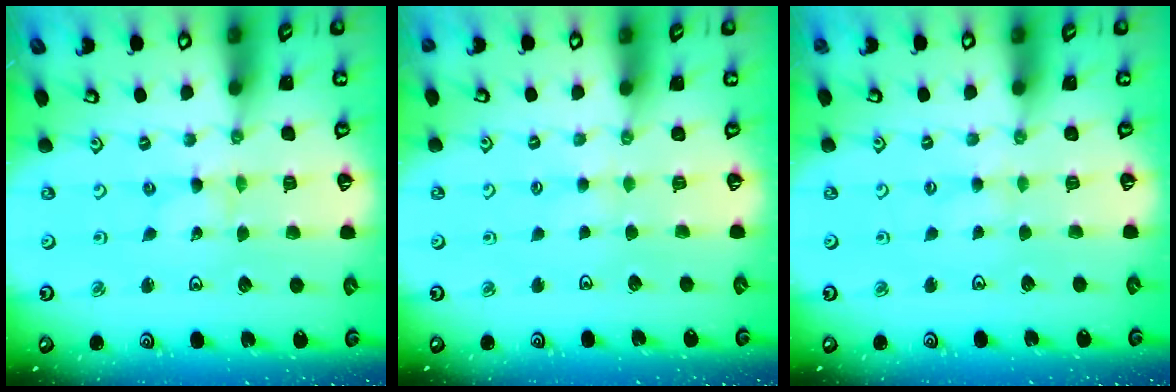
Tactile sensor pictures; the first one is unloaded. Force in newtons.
{"total": 1.8, "press": 1.7, "slide": 0.3}
{"total": 0.6, "press": 0.6, "slide": 0.2}